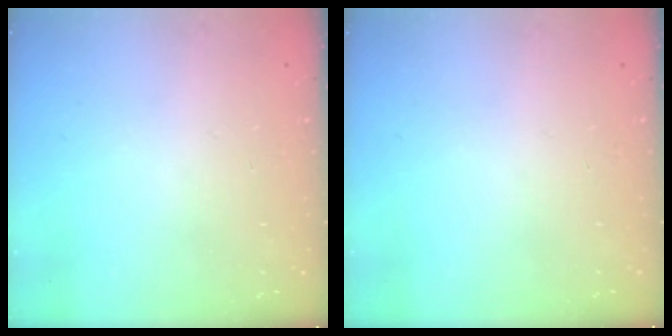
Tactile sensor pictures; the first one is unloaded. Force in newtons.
{"total": 0.0}